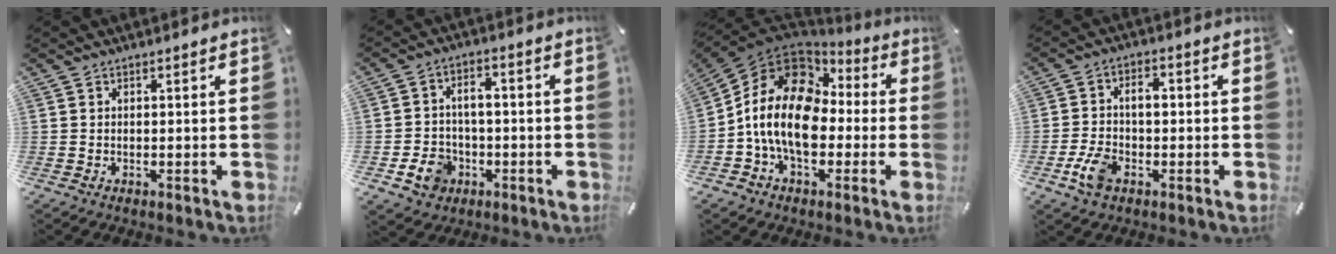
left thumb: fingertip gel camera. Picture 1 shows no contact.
{"total": 8.5, "force": [-2.1, 7.2, 4.1], "torque": [-0.085, 0.020, -0.034]}
{"total": 17.2, "force": [-2.3, 12.7, 11.4], "torque": [-0.252, 0.023, -0.042]}
{"total": 8.1, "force": [-2.0, 5.2, 6.0], "torque": [-0.133, 0.011, -0.039]}